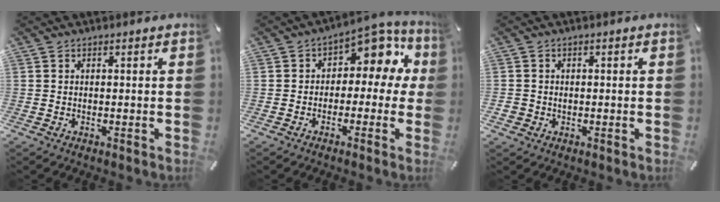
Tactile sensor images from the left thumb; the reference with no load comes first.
{"total": 9.7, "force": [3.0, 6.5, 6.6], "torque": [-0.084, -0.017, 0.050]}
{"total": 2.5, "force": [-0.5, 2.4, 0.4], "torque": [-0.006, 0.004, -0.012]}